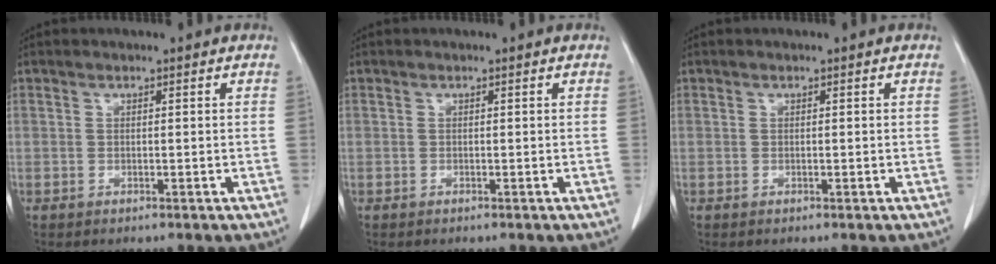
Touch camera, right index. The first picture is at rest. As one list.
[{"total": 0.0}, {"total": 0.0}]